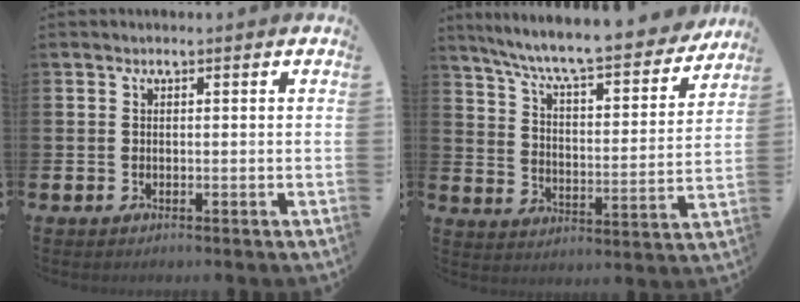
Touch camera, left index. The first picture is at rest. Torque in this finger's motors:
{"motor_torque": [0.95, -1.19, 1.05, 0.21]}